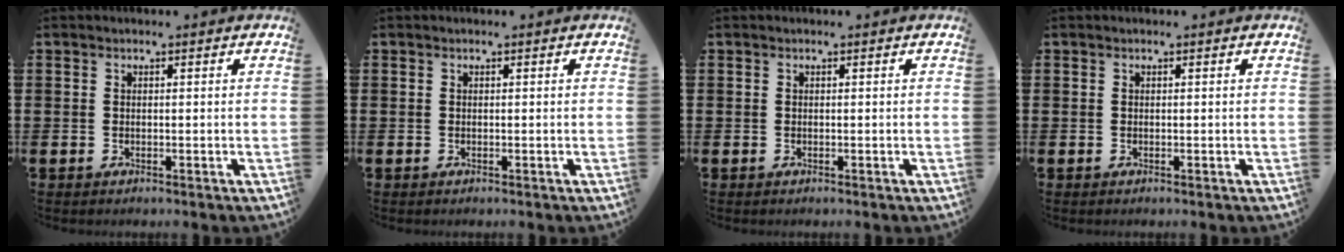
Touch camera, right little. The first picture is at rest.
{"total": 0.0}
{"total": 0.0}
{"total": 0.0}